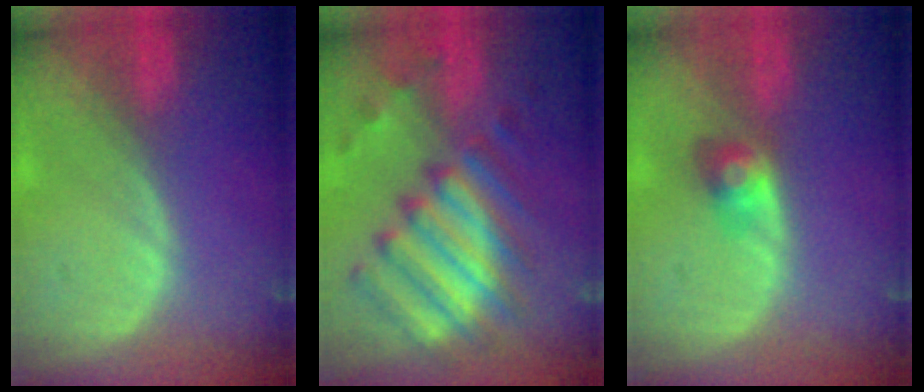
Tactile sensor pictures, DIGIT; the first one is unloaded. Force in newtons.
{"total": 11.4, "press": 10.6, "slide": 4.4}
{"total": 2.9, "press": 2.9, "slide": 0.0}